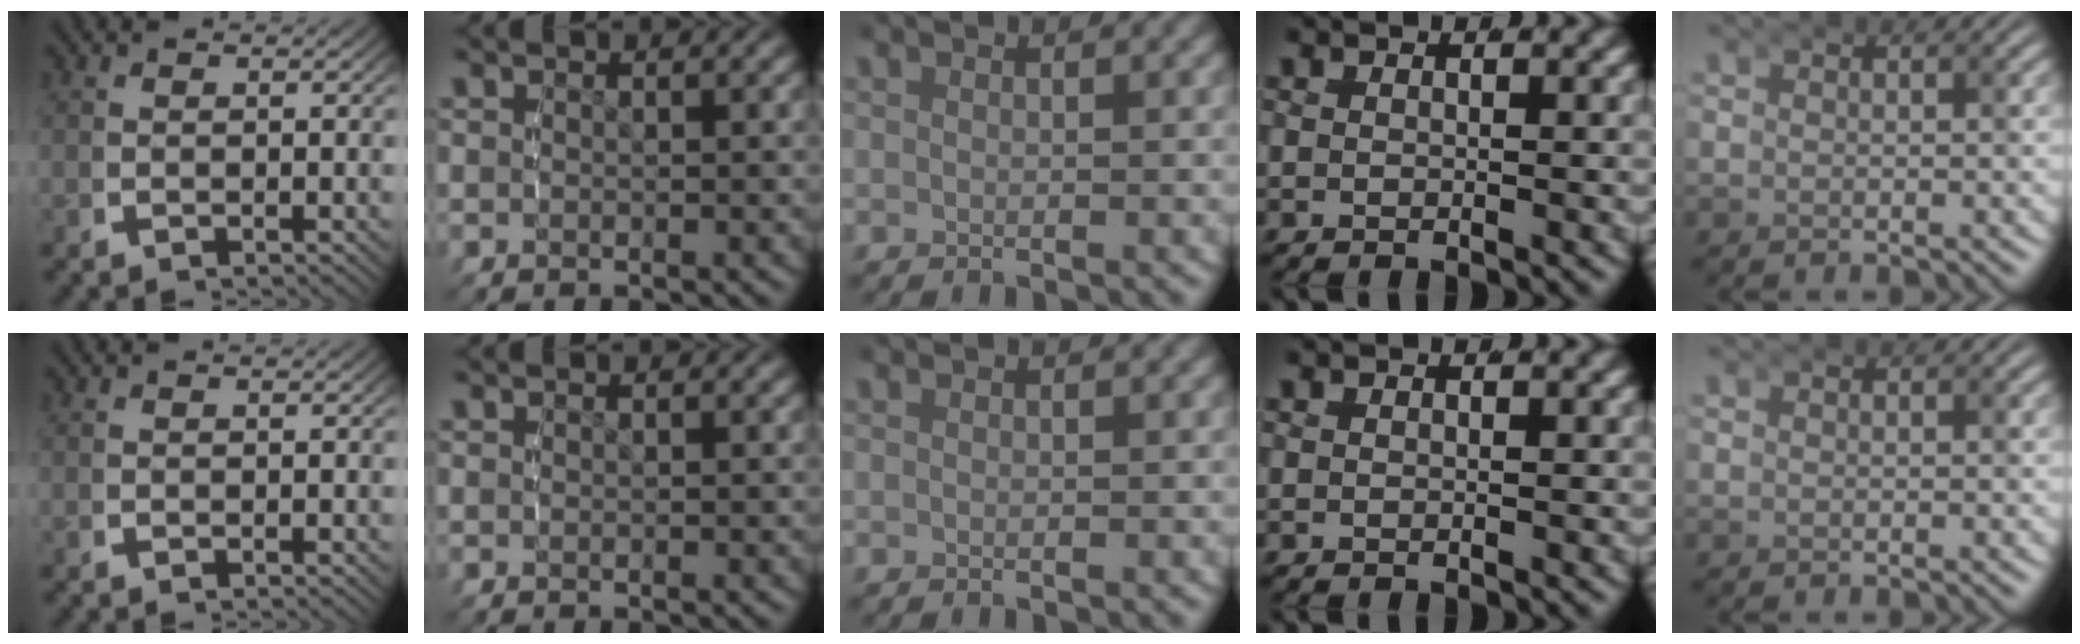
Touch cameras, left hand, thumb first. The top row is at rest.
{}